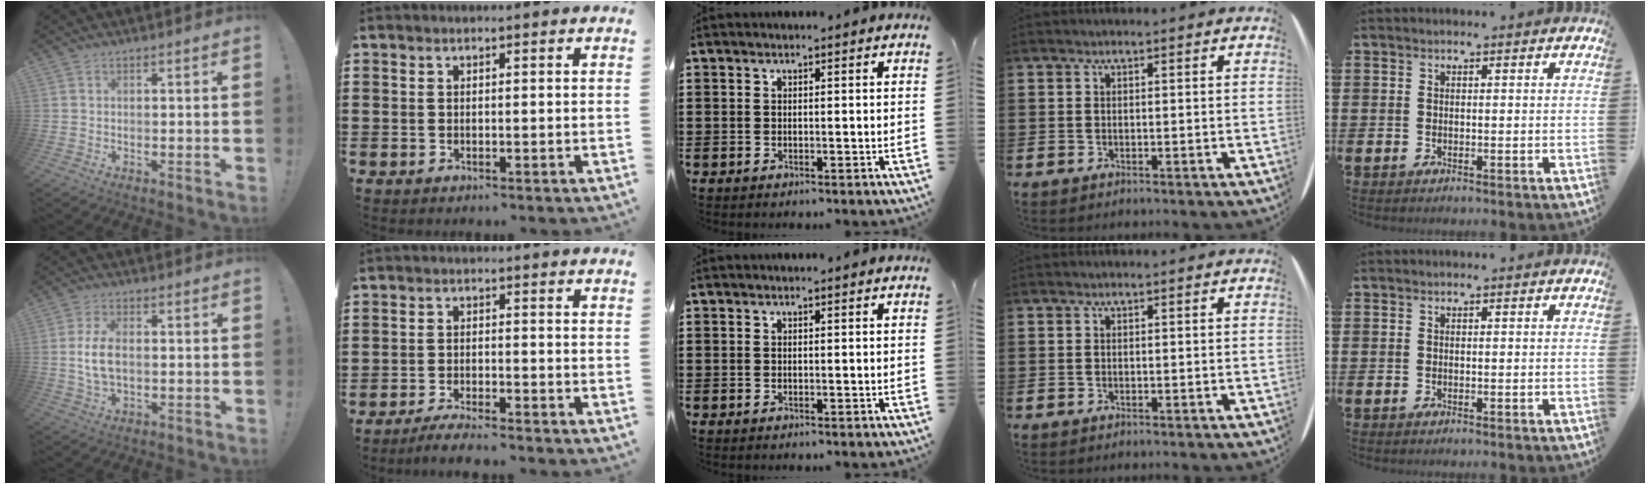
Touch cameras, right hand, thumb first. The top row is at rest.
{"thumb": {"total": 7.2, "force": [0.1, 3.9, 6.1], "torque": [-0.122, -0.003, -0.002]}, "index": {"total": 3.0, "force": [-2.9, -0.3, 0.7], "torque": [-0.014, 0.000, -0.059]}}